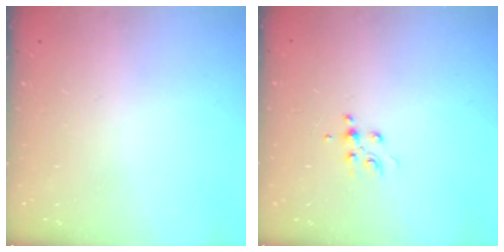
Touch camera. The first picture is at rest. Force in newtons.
{"total": 5.0, "press": 4.9, "slide": 1.2}